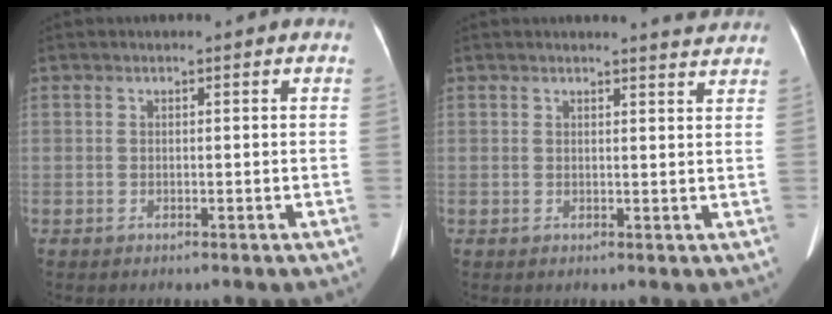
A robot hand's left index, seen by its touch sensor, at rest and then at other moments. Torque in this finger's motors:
{"motor_torque": [0.58, -1.29, -0.03, 0.01]}